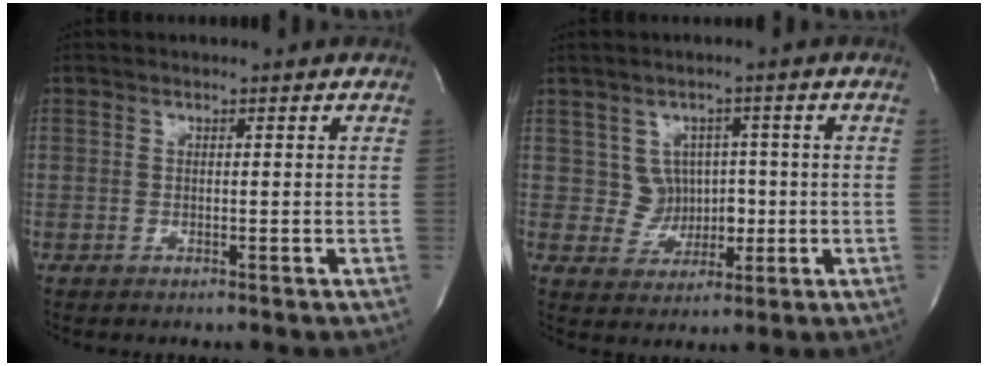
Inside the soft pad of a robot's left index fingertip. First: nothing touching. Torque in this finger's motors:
{"motor_torque": [0.10, -0.03, 0.00, -0.02]}